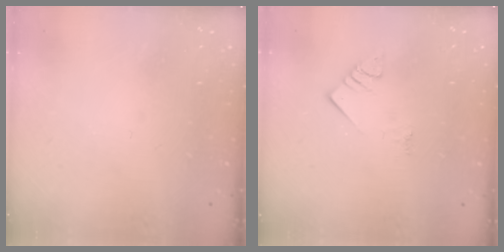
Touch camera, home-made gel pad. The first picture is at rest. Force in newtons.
{"total": 3.6, "press": 3.6, "slide": 0.5}